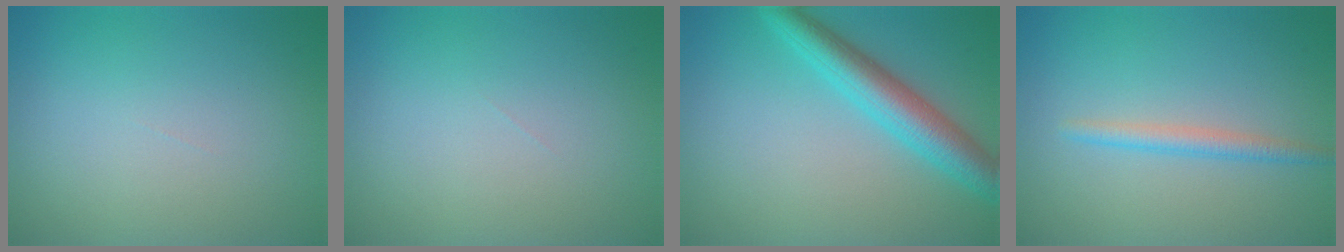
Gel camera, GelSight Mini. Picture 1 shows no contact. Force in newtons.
{"total": 0.0}
{"total": 5.0, "press": 5.0, "slide": 0.2}
{"total": 1.9, "press": 1.9, "slide": 0.1}